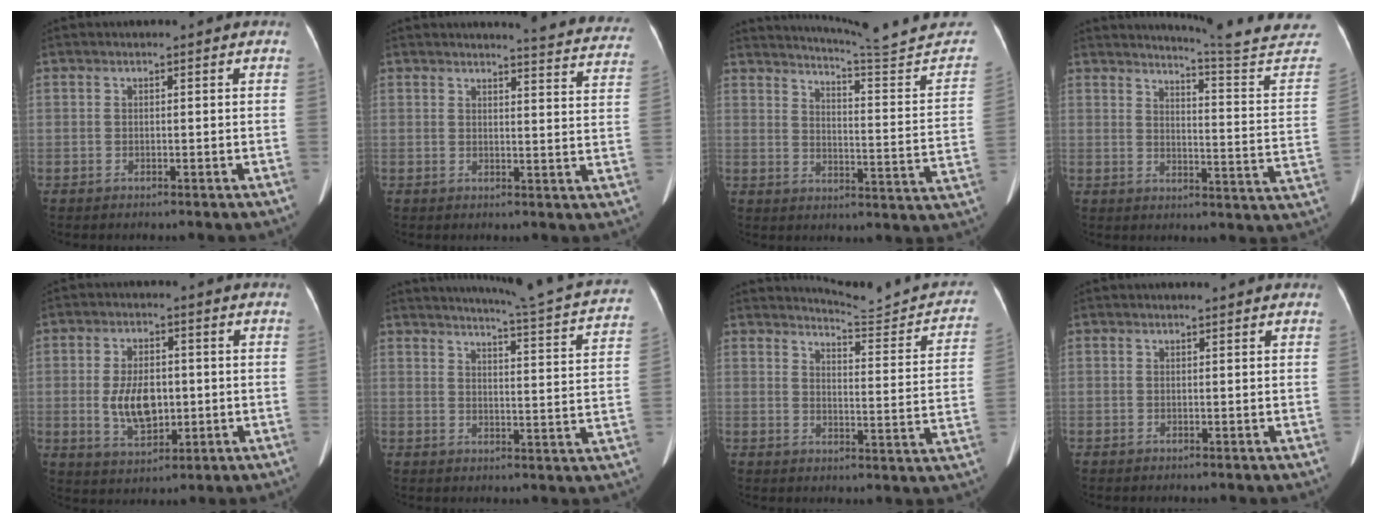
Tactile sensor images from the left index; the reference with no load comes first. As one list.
[{"total": 13.2, "force": [12.9, 0.6, 2.7], "torque": [-0.011, -0.077, 0.115]}, {"total": 21.0, "force": [20.0, -1.0, 6.4], "torque": [-0.096, -0.105, 0.243]}, {"total": 19.2, "force": [18.5, -1.9, 4.5], "torque": [-0.066, -0.148, 0.209]}, {"total": 8.0, "force": [-0.6, 4.4, 6.7], "torque": [-0.135, 0.001, -0.001]}, {"total": 19.0, "force": [17.8, -0.7, 6.7], "torque": [-0.103, -0.070, 0.205]}, {"total": 11.5, "force": [11.3, 0.2, 2.0], "torque": [-0.015, -0.052, 0.133]}, {"total": 0.9, "force": [0.9, 0.0, 0.2], "torque": [-0.010, 0.003, 0.014]}]